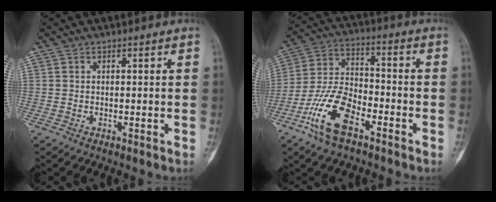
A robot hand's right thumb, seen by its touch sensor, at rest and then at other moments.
{"total": 13.5, "force": [-7.1, 6.4, 9.6], "torque": [-0.192, 0.038, -0.141]}